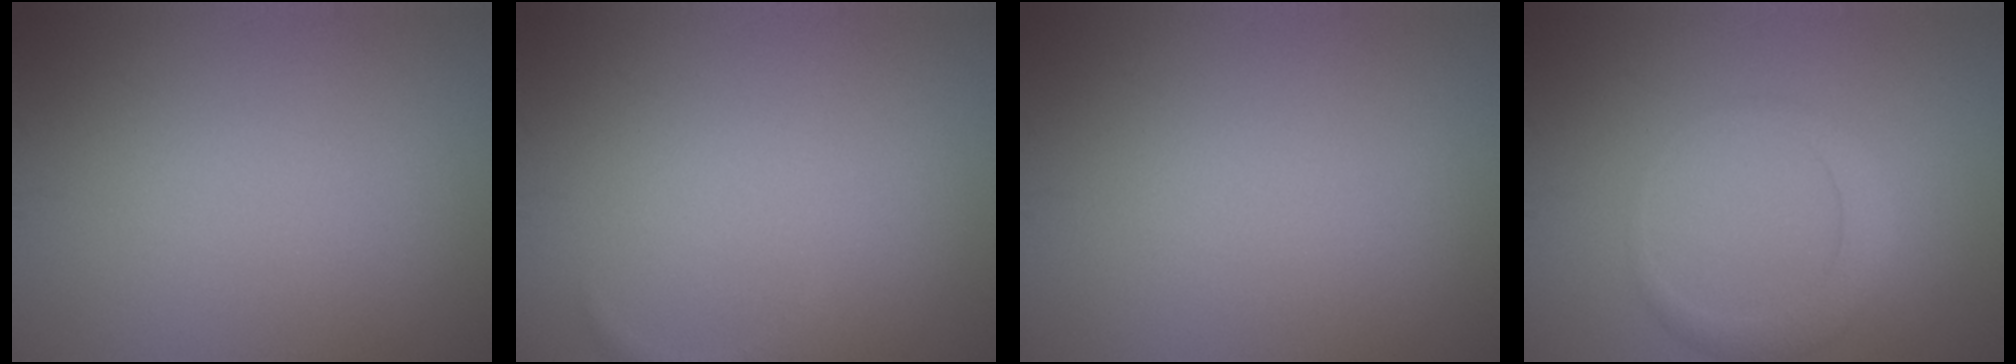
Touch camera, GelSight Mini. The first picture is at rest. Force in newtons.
{"total": 0.5, "press": 0.5, "slide": 0.1}
{"total": 0.0}
{"total": 2.3, "press": 2.3, "slide": 0.1}